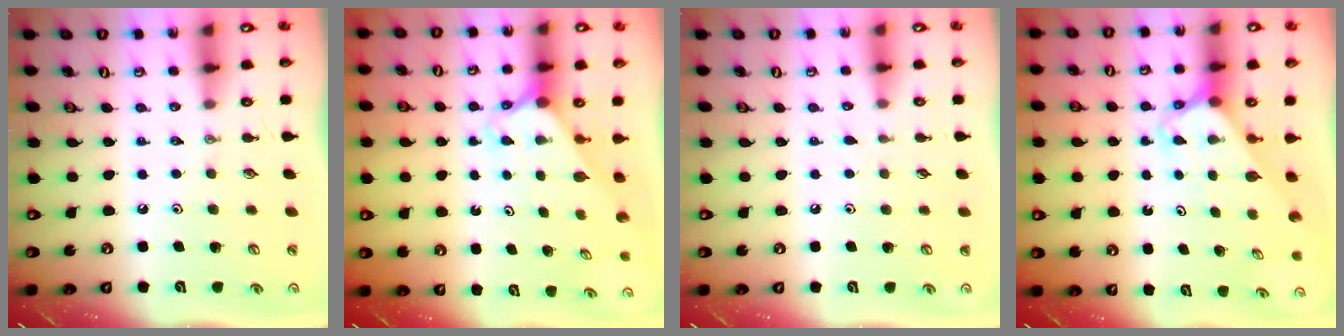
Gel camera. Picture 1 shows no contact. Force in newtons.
{"total": 2.2, "press": 2.2, "slide": 0.2}
{"total": 2.9, "press": 2.9, "slide": 0.4}
{"total": 2.6, "press": 2.6, "slide": 0.2}